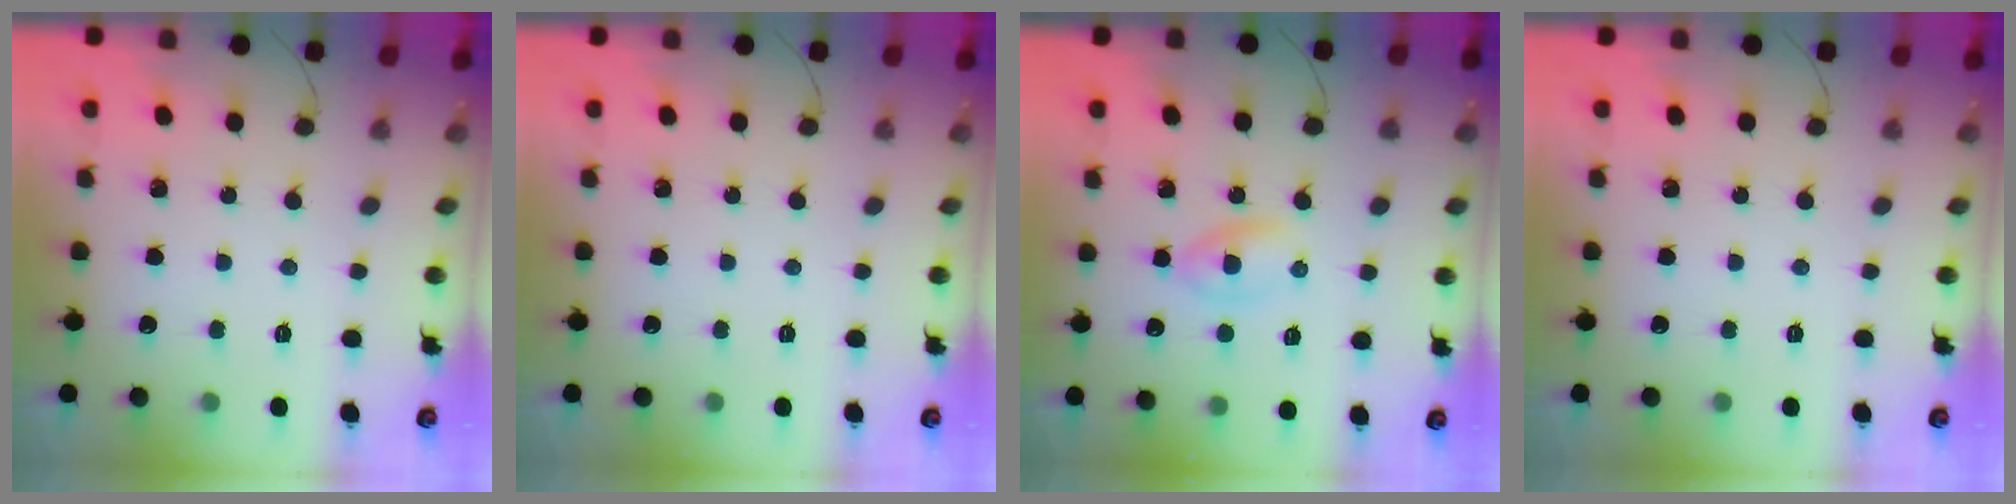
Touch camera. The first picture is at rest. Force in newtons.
{"total": 0.0}
{"total": 2.3, "press": 2.1, "slide": 1.0}
{"total": 0.0}